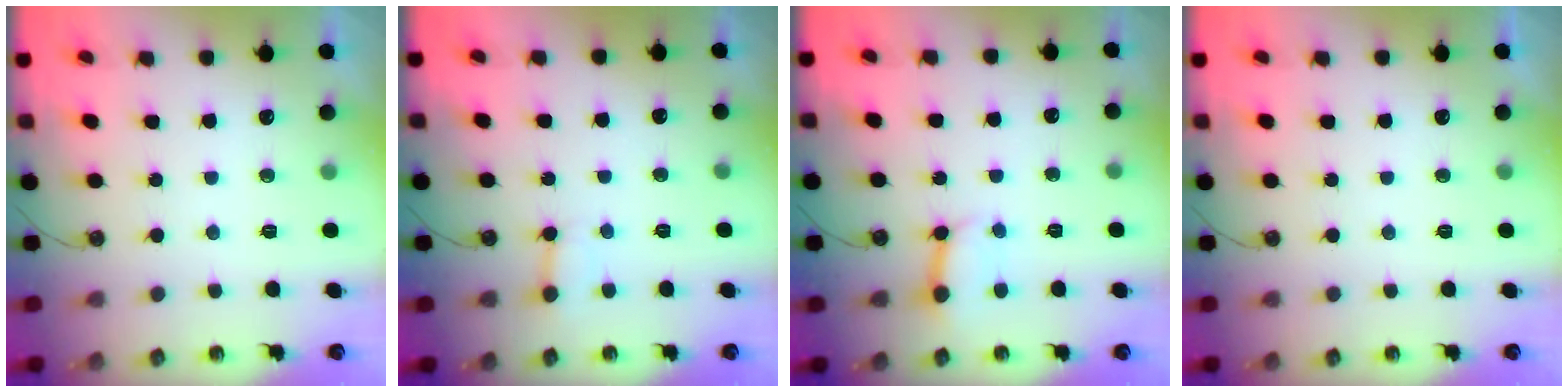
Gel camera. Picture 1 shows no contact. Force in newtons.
{"total": 4.2, "press": 4.2, "slide": 0.3}
{"total": 5.9, "press": 5.9, "slide": 0.7}
{"total": 0.0}